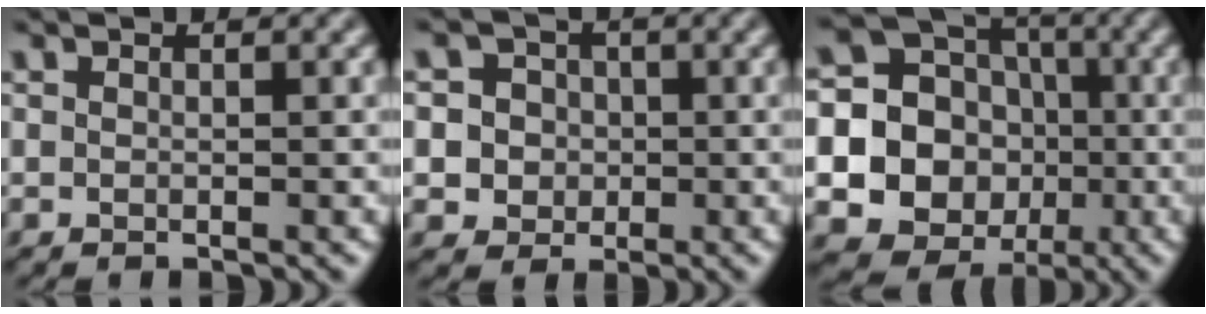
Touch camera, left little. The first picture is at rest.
{"total": 4.9, "force": [0.3, 4.6, 1.4], "torque": [-0.019, 0.031, -0.012]}
{"total": 18.4, "force": [-2.1, 17.5, 5.3], "torque": [-0.147, 0.008, -0.062]}